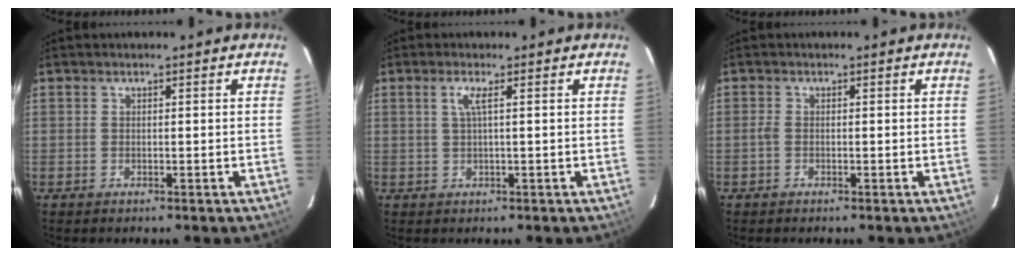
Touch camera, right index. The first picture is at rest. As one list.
[{"total": 2.0, "force": [0.6, -0.4, 1.8], "torque": [-0.035, -0.001, 0.011]}, {"total": 1.0, "force": [-0.3, 0.6, 0.7], "torque": [-0.016, 0.002, -0.009]}]